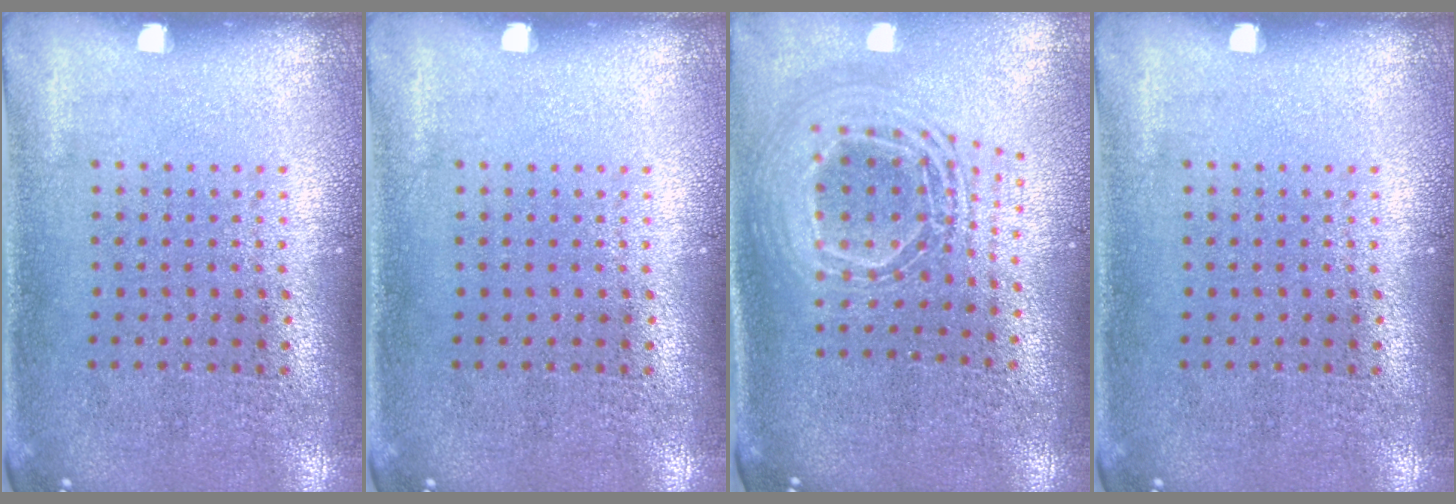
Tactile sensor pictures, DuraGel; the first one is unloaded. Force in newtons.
{"total": 0.0}
{"total": 2.2, "press": 1.8, "slide": 1.4}
{"total": 0.0}